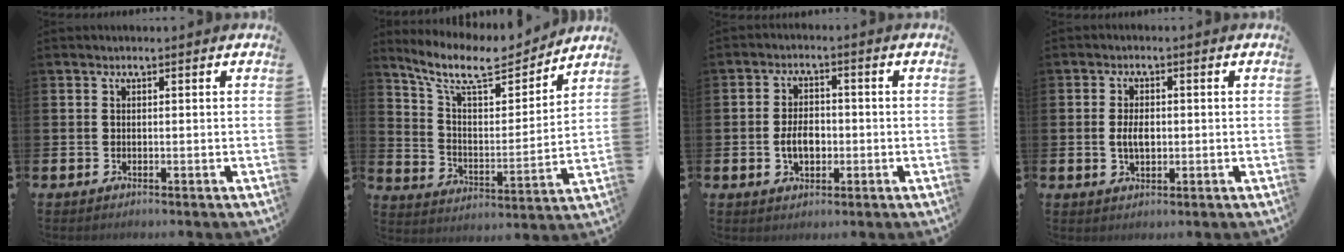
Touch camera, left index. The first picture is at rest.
{"total": 10.2, "force": [8.9, 3.0, 4.1], "torque": [-0.116, -0.057, 0.154]}
{"total": 4.2, "force": [-0.8, 2.7, 3.2], "torque": [-0.043, 0.000, -0.019]}
{"total": 3.3, "force": [0.0, 1.9, 2.7], "torque": [-0.044, 0.002, -0.003]}